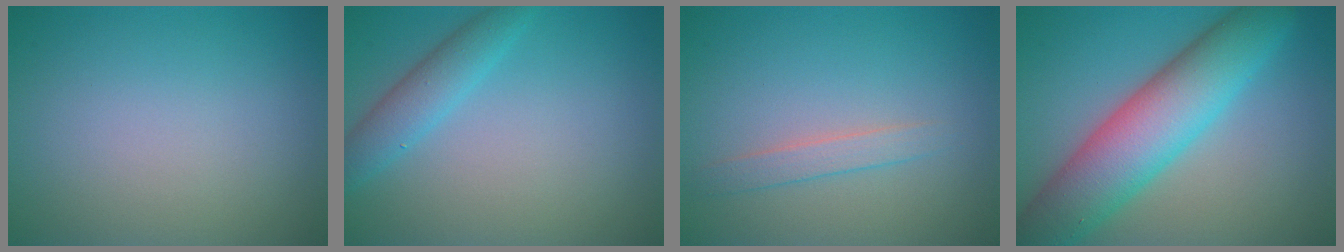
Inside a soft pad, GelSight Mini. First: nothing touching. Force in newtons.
{"total": 2.9, "press": 2.9, "slide": 0.2}
{"total": 1.5, "press": 1.5, "slide": 0.0}
{"total": 9.2, "press": 9.2, "slide": 0.3}